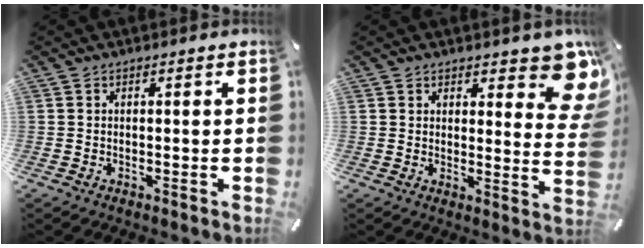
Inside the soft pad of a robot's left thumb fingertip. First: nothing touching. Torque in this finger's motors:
{"motor_torque": [0.54, -0.03, 0.40, 0.06, 0.05]}